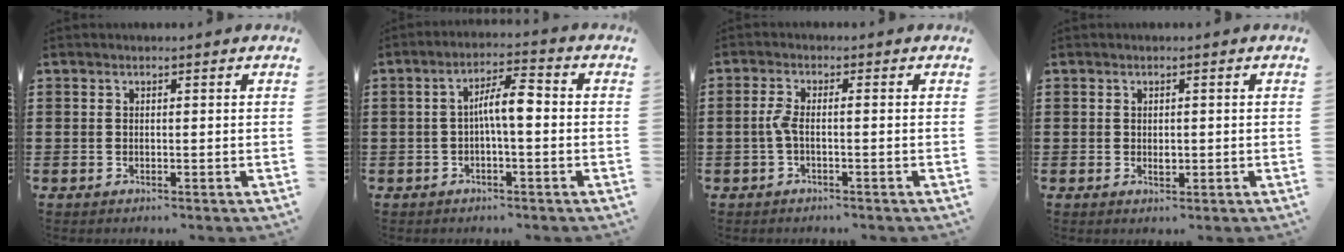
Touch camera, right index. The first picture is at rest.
{"total": 5.9, "force": [-0.3, 1.4, 5.7], "torque": [-0.106, 0.012, -0.009]}
{"total": 2.7, "force": [-0.9, 0.5, 2.5], "torque": [-0.062, -0.003, -0.022]}
{"total": 1.2, "force": [0.0, 0.7, 0.9], "torque": [-0.018, 0.003, -0.001]}